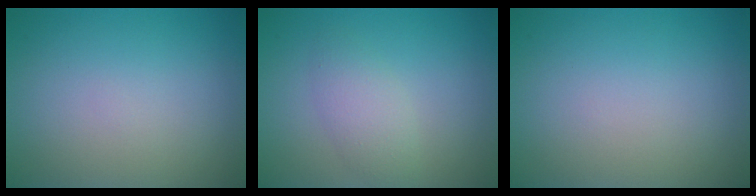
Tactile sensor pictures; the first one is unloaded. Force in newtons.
{"total": 2.4, "press": 2.4, "slide": 0.1}
{"total": 0.0}